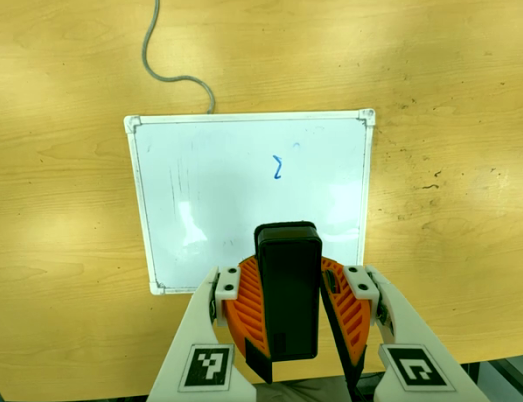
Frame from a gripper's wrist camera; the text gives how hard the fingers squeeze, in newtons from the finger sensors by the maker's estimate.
{"total": 8.1, "left": 8.4, "right": 7.7}